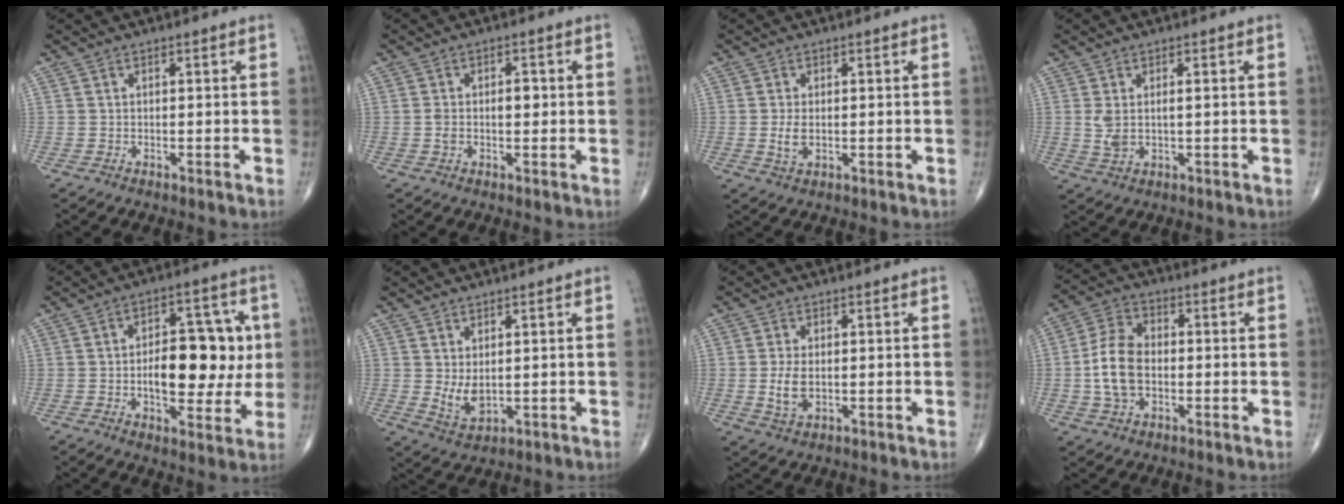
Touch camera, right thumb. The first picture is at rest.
{"total": 3.6, "force": [0.1, 2.0, 3.0], "torque": [-0.056, 0.010, 0.001]}
{"total": 3.1, "force": [-0.1, 1.7, 2.5], "torque": [-0.053, -0.006, 0.000]}
{"total": 4.2, "force": [0.5, 1.9, 3.7], "torque": [-0.086, 0.001, 0.015]}
{"total": 16.0, "force": [0.0, 8.4, 13.6], "torque": [-0.155, 0.018, 0.002]}
{"total": 4.6, "force": [0.7, 2.5, 3.7], "torque": [-0.063, -0.014, 0.024]}
{"total": 4.7, "force": [-0.1, 2.7, 3.9], "torque": [-0.078, -0.007, 0.000]}
{"total": 10.4, "force": [-0.9, 6.7, 7.9], "torque": [-0.149, 0.019, -0.023]}